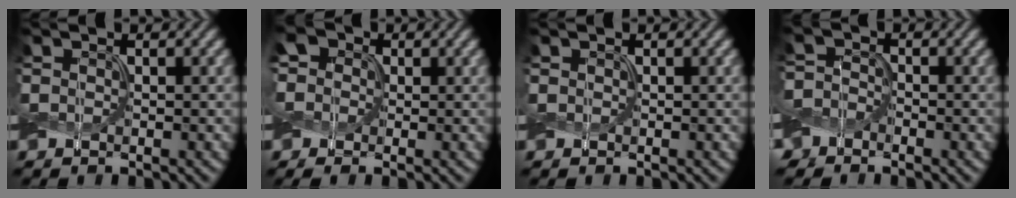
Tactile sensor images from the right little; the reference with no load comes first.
{"total": 6.0, "force": [2.3, 4.4, 3.4], "torque": [-0.080, 0.023, 0.016]}
{"total": 0.0}
{"total": 3.2, "force": [-2.0, 2.4, 0.5], "torque": [0.008, 0.013, -0.063]}